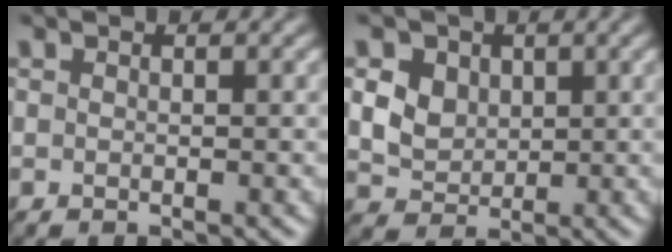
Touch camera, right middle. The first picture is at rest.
{"total": 6.0, "force": [2.2, 4.7, 3.0], "torque": [-0.071, 0.021, 0.032]}